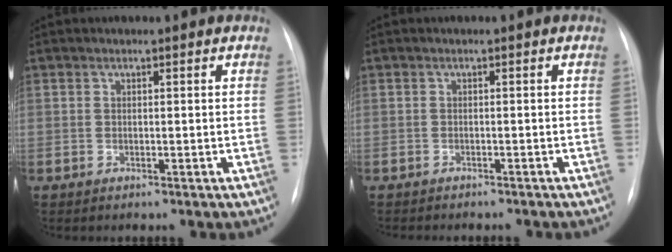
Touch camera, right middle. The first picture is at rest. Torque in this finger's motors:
{"motor_torque": [0.42, -0.46, 0.07, 0.02]}